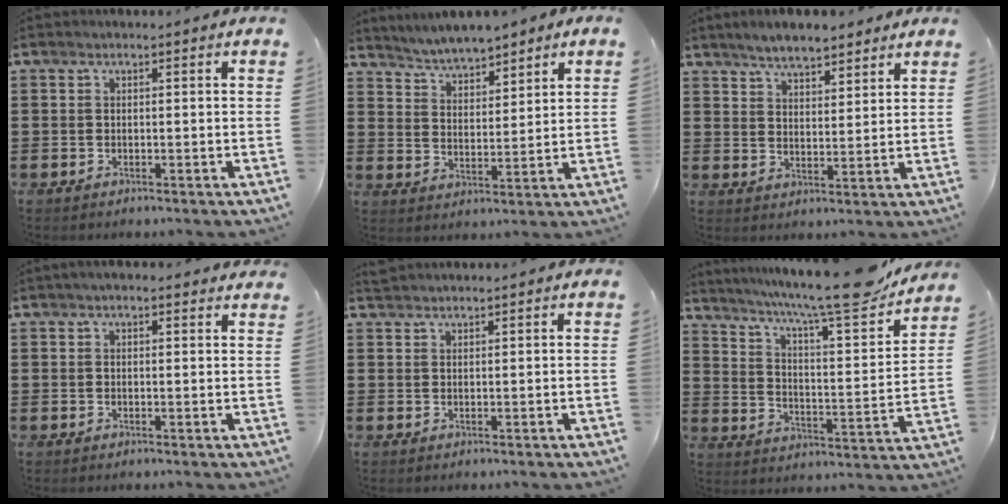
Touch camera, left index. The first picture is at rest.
{"total": 4.0, "force": [4.0, 0.7, 0.2], "torque": [-0.024, -0.015, 0.070]}
{"total": 4.9, "force": [4.6, 1.1, 1.0], "torque": [-0.037, -0.009, 0.086]}
{"total": 1.7, "force": [1.4, 0.4, 0.8], "torque": [-0.018, 0.004, 0.026]}
{"total": 1.4, "force": [1.4, 0.2, 0.1], "torque": [-0.006, 0.001, 0.028]}
{"total": 11.3, "force": [9.6, 0.3, 5.9], "torque": [-0.117, -0.070, 0.152]}